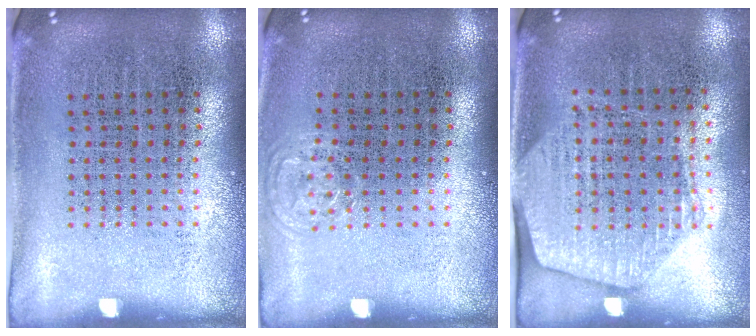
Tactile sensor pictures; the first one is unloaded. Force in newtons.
{"total": 0.6, "press": 0.6, "slide": 0.1}
{"total": 1.6, "press": 1.4, "slide": 0.8}